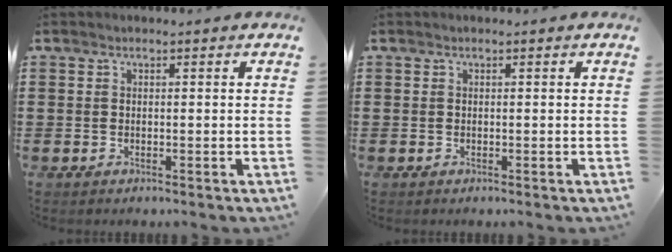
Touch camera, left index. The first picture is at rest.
{"total": 0.0}